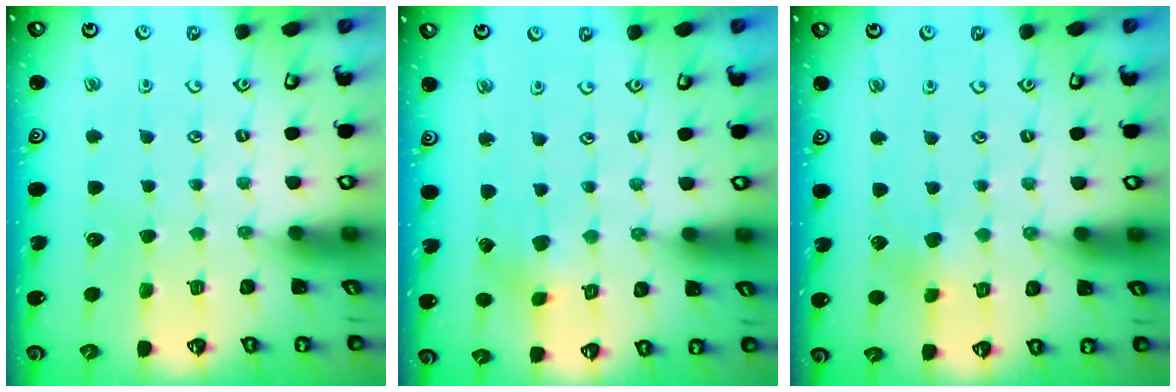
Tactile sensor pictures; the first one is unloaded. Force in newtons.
{"total": 2.7, "press": 2.6, "slide": 0.3}
{"total": 3.2, "press": 3.2, "slide": 0.3}